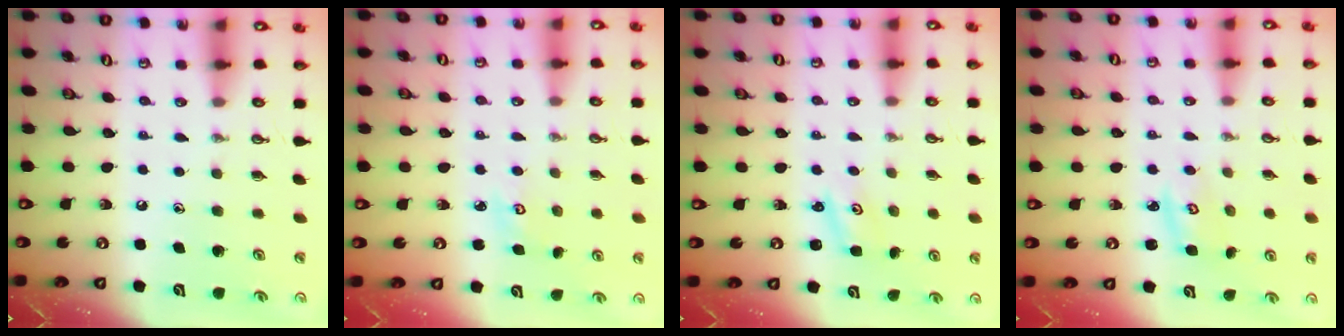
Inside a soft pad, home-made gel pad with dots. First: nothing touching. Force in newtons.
{"total": 3.8, "press": 3.8, "slide": 0.5}
{"total": 2.0, "press": 2.0, "slide": 0.2}
{"total": 2.8, "press": 2.8, "slide": 0.2}